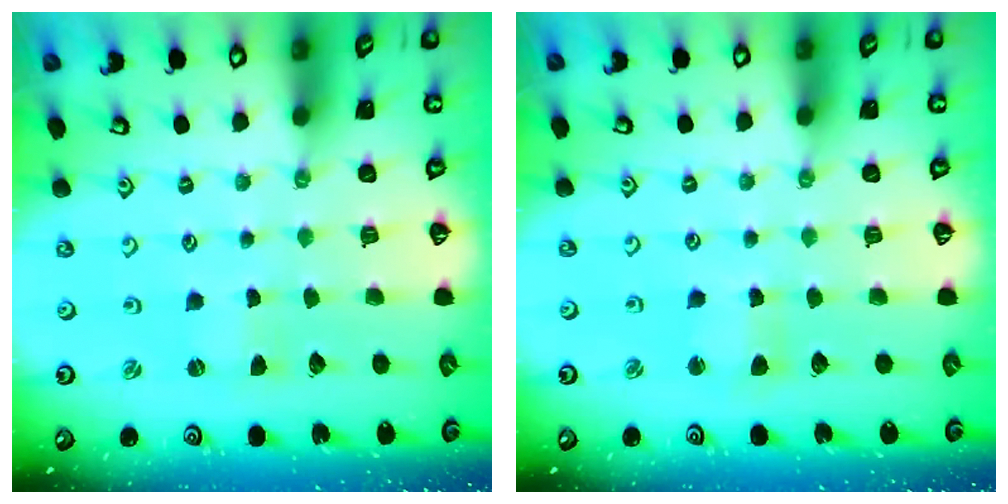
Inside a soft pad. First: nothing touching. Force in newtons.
{"total": 3.1, "press": 3.1, "slide": 0.3}